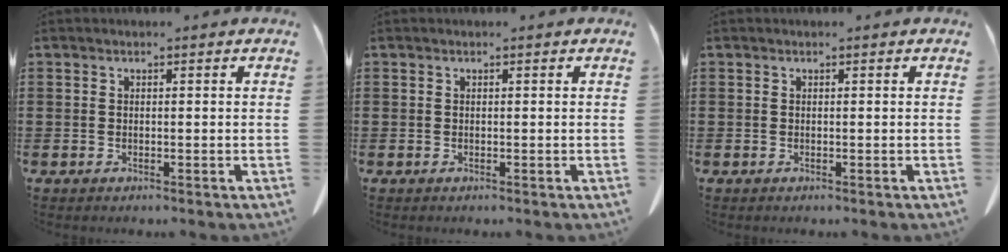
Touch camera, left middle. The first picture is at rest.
{"total": 0.0}
{"total": 0.0}